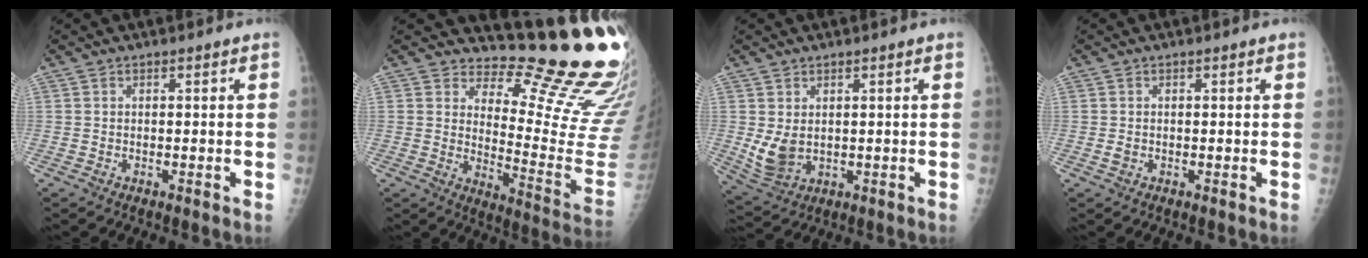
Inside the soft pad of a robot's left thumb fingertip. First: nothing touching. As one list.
[{"total": 18.3, "force": [16.1, 3.0, 8.2], "torque": [-0.070, -0.199, 0.200]}, {"total": 5.7, "force": [0.8, 3.9, 4.1], "torque": [-0.073, -0.016, 0.033]}, {"total": 0.9, "force": [-0.1, 0.7, 0.5], "torque": [-0.009, -0.001, 0.001]}]